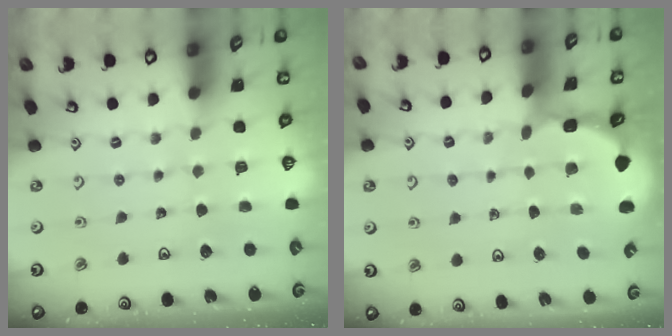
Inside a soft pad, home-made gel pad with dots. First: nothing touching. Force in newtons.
{"total": 1.5, "press": 1.5, "slide": 0.2}